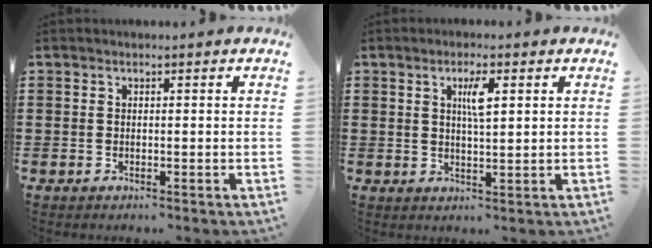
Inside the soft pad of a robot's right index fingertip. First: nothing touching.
{"total": 3.6, "force": [1.2, 0.8, 3.3], "torque": [-0.060, 0.005, 0.015]}